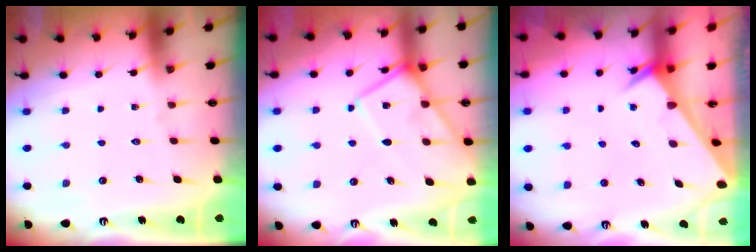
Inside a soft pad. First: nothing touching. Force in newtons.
{"total": 10.7, "press": 10.7, "slide": 1.2}
{"total": 2.4, "press": 2.4, "slide": 0.0}